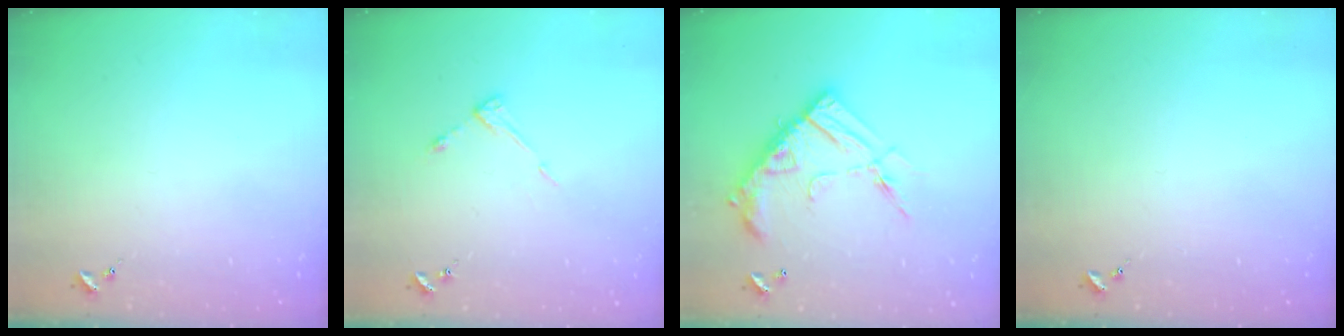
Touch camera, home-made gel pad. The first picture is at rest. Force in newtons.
{"total": 5.0, "press": 4.9, "slide": 0.4}
{"total": 18.6, "press": 18.5, "slide": 1.7}
{"total": 0.0}